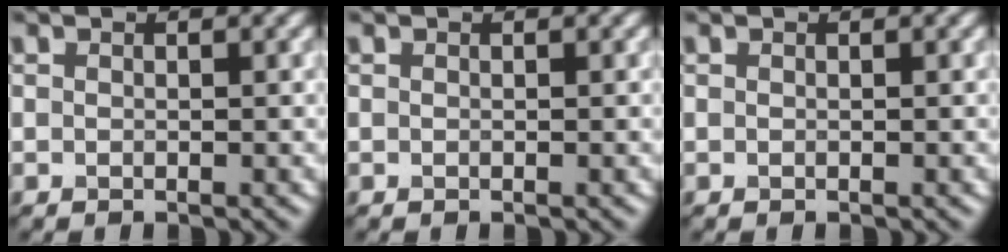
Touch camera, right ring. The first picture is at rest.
{"total": 0.0}
{"total": 0.0}